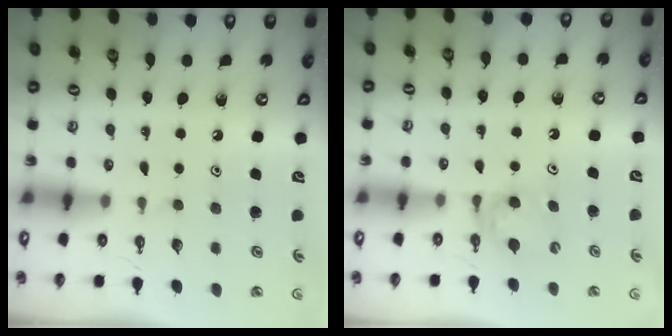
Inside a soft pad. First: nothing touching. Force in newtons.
{"total": 5.1, "press": 5.0, "slide": 0.6}